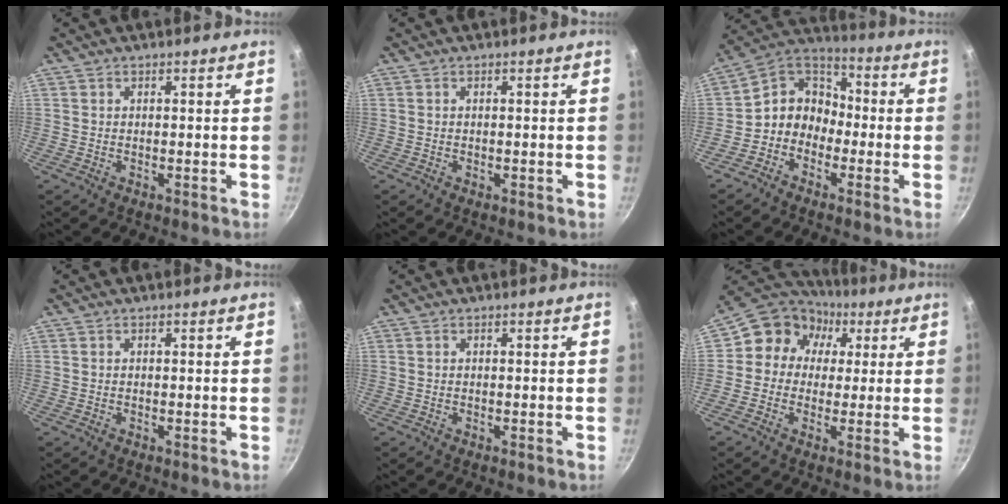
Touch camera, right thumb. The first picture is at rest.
{"total": 0.0}
{"total": 9.8, "force": [-2.5, 8.3, 4.6], "torque": [-0.036, 0.049, -0.074]}
{"total": 0.0}
{"total": 0.0}
{"total": 11.8, "force": [2.5, 10.4, 5.0], "torque": [-0.056, 0.020, 0.015]}